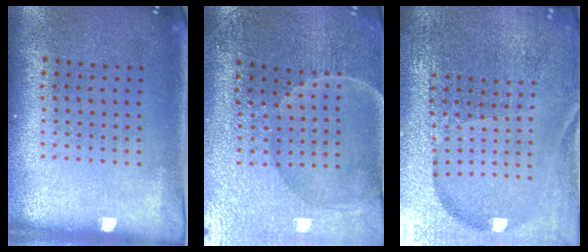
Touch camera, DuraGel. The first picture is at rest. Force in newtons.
{"total": 3.5, "press": 3.5, "slide": 0.3}
{"total": 6.1, "press": 5.4, "slide": 2.9}